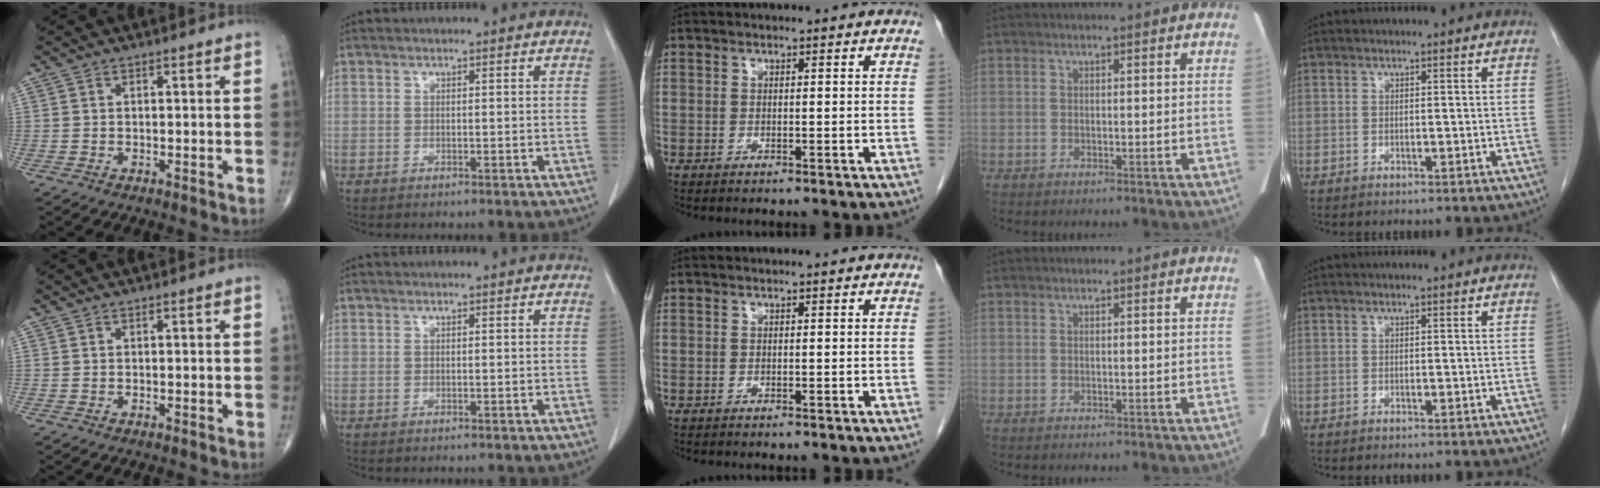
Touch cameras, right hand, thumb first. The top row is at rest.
{}